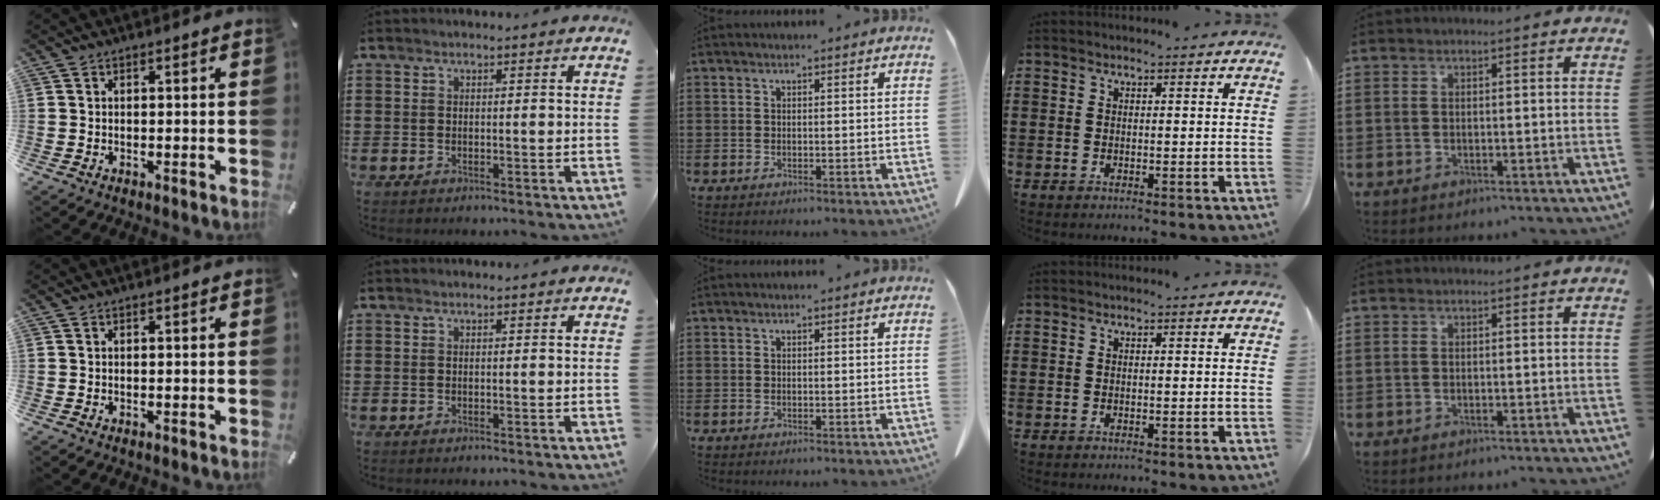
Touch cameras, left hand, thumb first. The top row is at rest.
{}